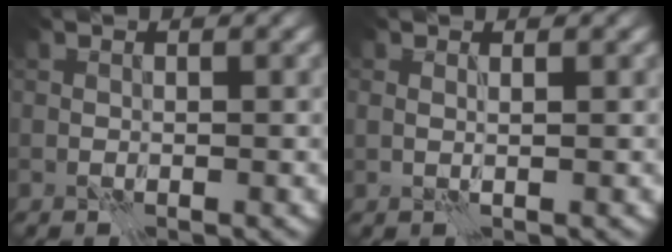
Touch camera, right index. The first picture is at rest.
{"total": 1.2, "force": [1.0, -0.7, 0.1], "torque": [0.002, -0.001, 0.019]}